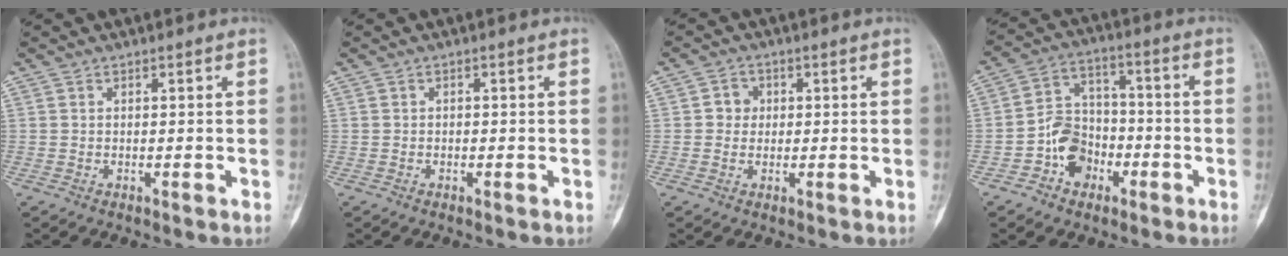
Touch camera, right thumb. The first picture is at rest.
{"total": 0.0}
{"total": 3.1, "force": [0.3, 2.9, 1.1], "torque": [0.003, 0.007, 0.000]}
{"total": 9.7, "force": [-3.9, 7.7, 4.6], "torque": [-0.046, 0.044, -0.073]}